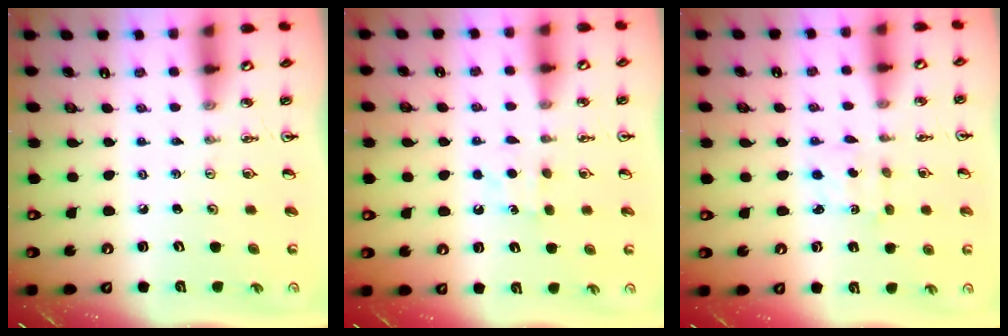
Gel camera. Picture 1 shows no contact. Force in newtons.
{"total": 5.7, "press": 5.6, "slide": 0.7}
{"total": 2.3, "press": 2.3, "slide": 0.4}